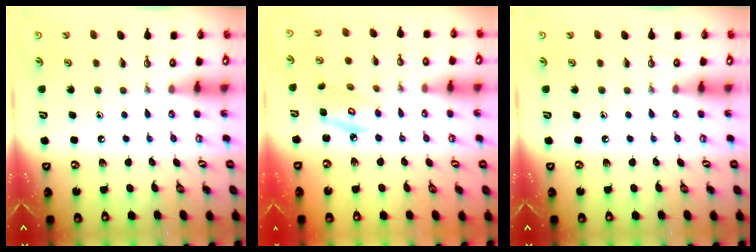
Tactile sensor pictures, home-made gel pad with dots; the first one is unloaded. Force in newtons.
{"total": 6.2, "press": 6.2, "slide": 0.3}
{"total": 0.0}